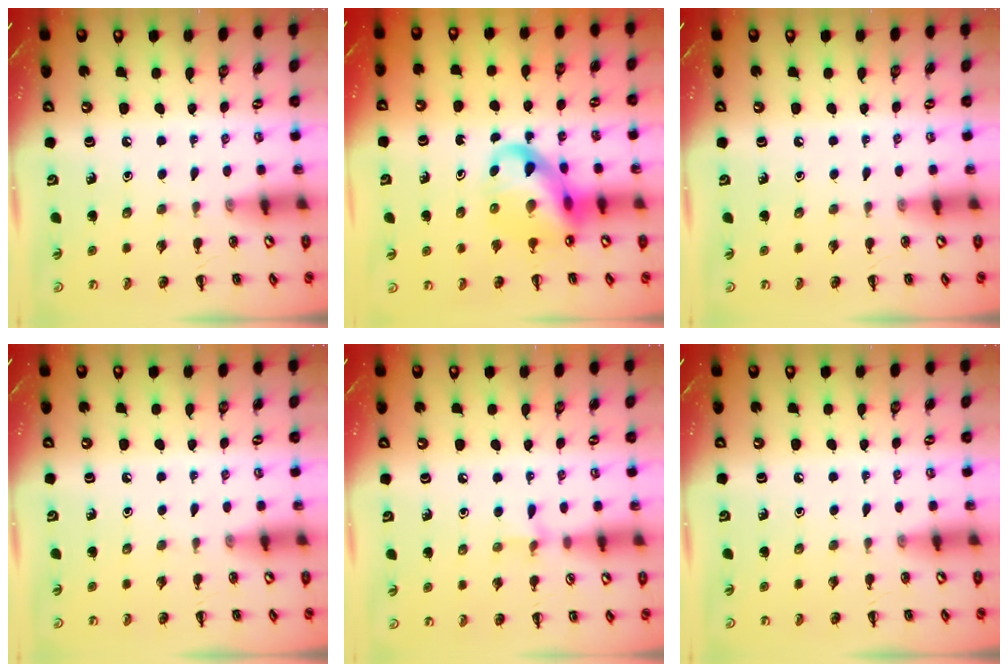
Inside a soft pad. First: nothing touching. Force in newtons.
{"total": 12.5, "press": 12.0, "slide": 3.3}
{"total": 0.0}
{"total": 0.0}
{"total": 5.5, "press": 5.1, "slide": 2.0}
{"total": 0.0}